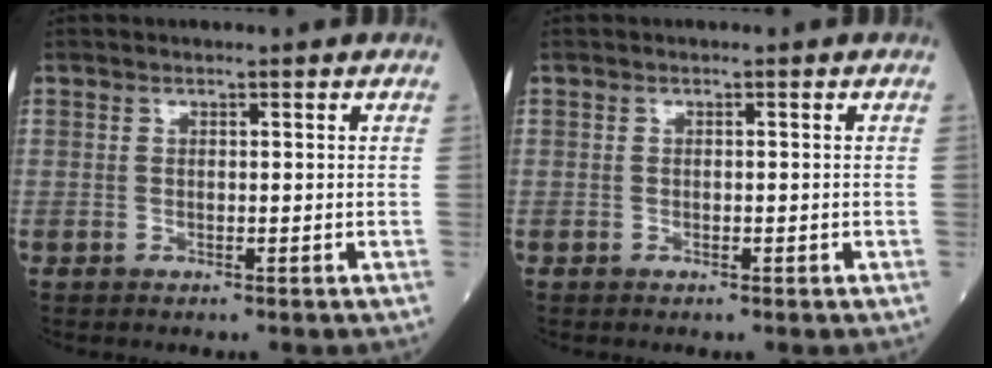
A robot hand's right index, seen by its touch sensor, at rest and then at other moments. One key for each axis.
{"total": 0.5, "fx": -0.4, "fy": 0.3, "fz": 0.2, "tx": -0.005, "ty": 0.002, "tz": -0.006}